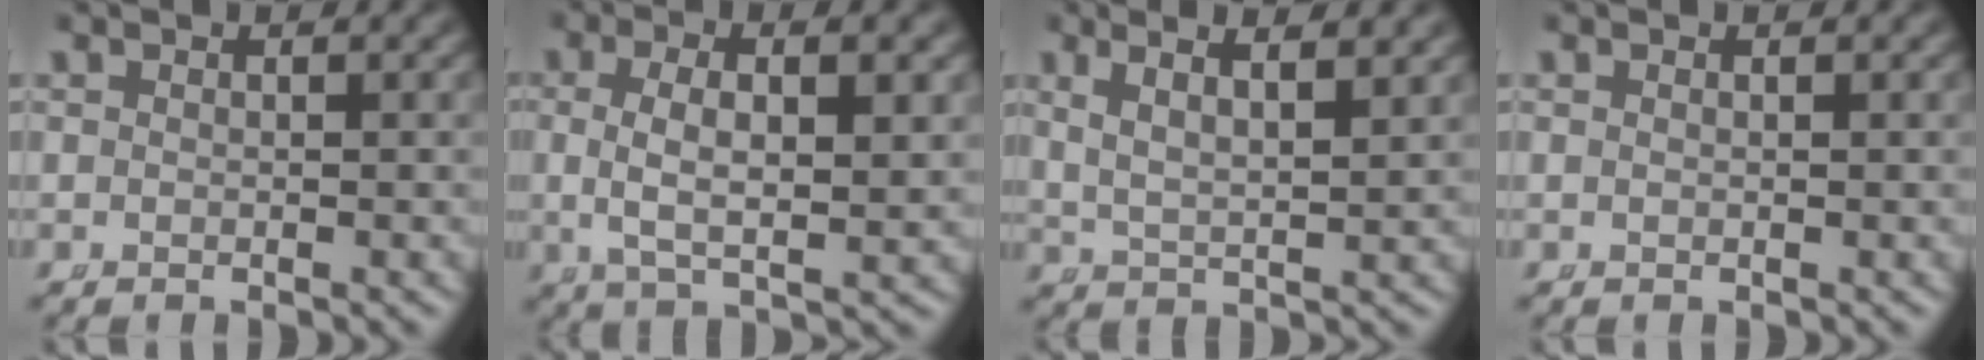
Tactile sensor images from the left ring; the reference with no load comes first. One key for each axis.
{"total": 5.3, "fx": 0.6, "fy": 2.1, "fz": 4.8, "tx": -0.100, "ty": -0.008, "tz": 0.021}
{"total": 5.3, "fx": 2.6, "fy": 2.6, "fz": 3.9, "tx": -0.064, "ty": 0.008, "tz": 0.042}
{"total": 0.0}